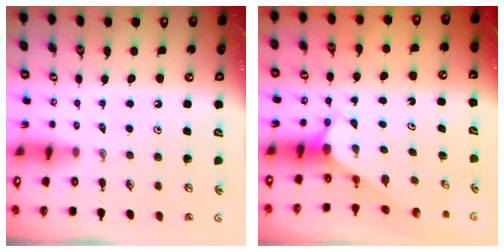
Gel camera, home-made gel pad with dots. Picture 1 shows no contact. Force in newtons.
{"total": 2.7, "press": 2.7, "slide": 0.0}